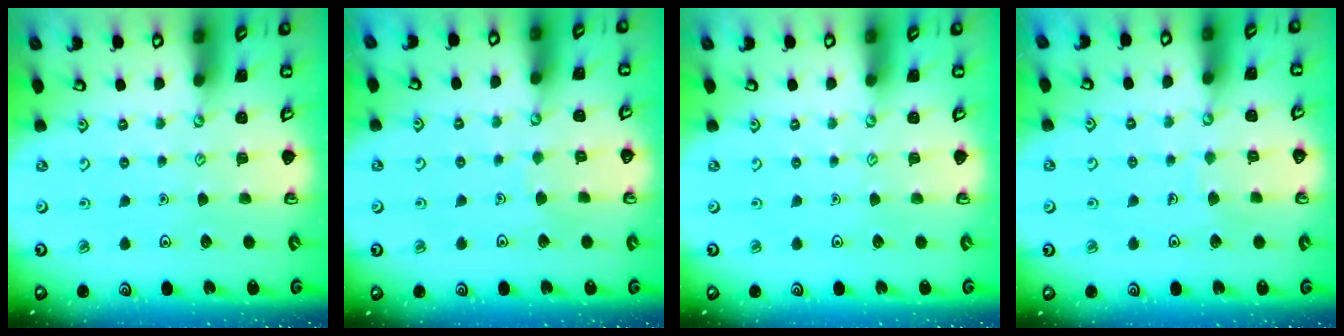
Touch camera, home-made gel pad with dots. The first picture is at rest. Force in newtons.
{"total": 3.6, "press": 3.5, "slide": 0.2}
{"total": 0.0}
{"total": 3.8, "press": 3.8, "slide": 0.3}